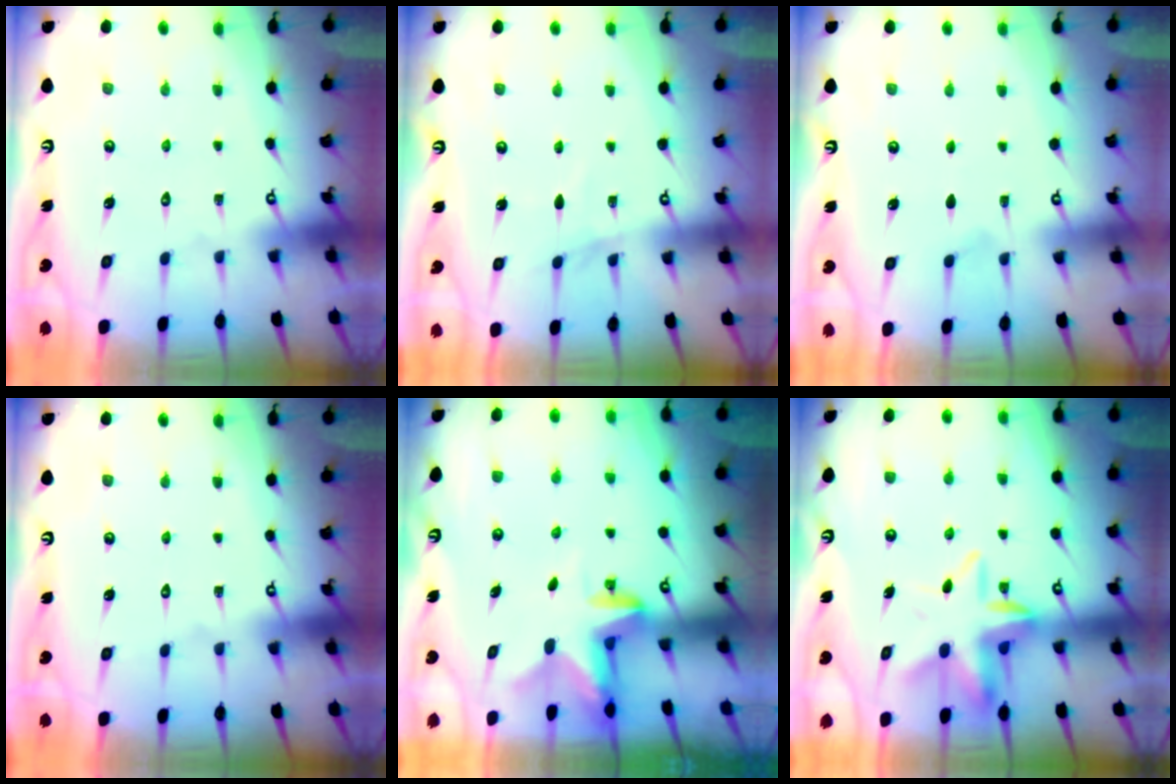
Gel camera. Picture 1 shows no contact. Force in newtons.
{"total": 2.6, "press": 2.6, "slide": 0.3}
{"total": 3.6, "press": 3.1, "slide": 1.8}
{"total": 0.0}
{"total": 2.5, "press": 2.5, "slide": 0.5}
{"total": 9.2, "press": 8.8, "slide": 2.6}